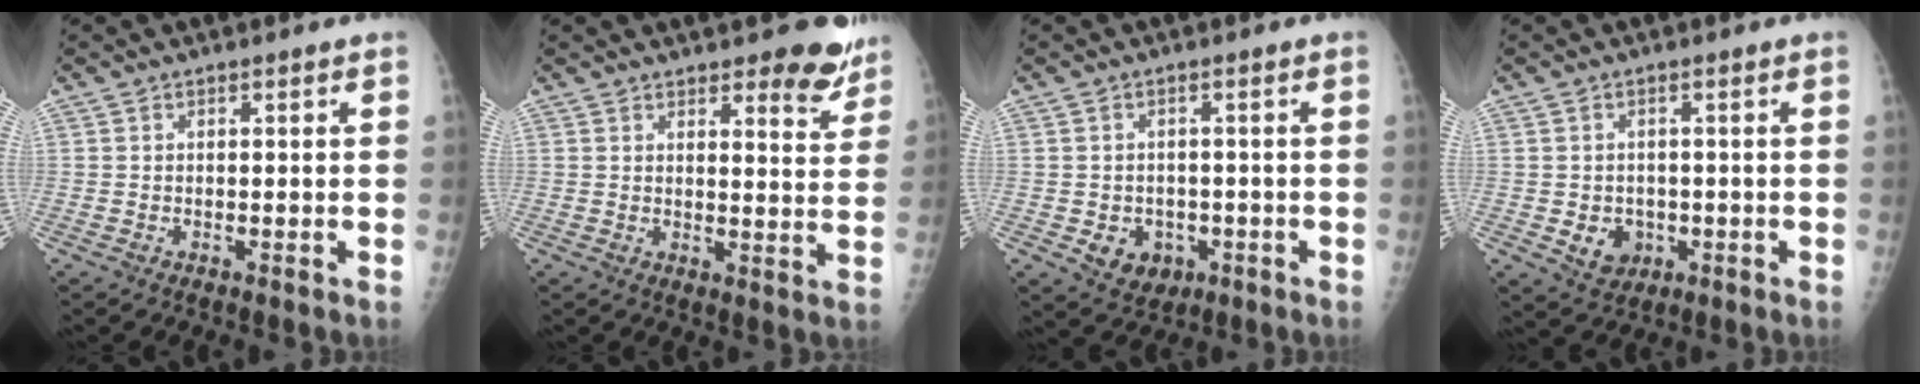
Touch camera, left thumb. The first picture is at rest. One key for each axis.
{"total": 7.3, "fx": 5.6, "fy": 2.6, "fz": 3.9, "tx": -0.017, "ty": -0.038, "tz": 0.067}
{"total": 5.4, "fx": -1.5, "fy": 4.6, "fz": 2.5, "tx": -0.015, "ty": 0.005, "tz": -0.009}
{"total": 4.7, "fx": -0.9, "fy": 4.1, "fz": 2.2, "tx": -0.014, "ty": 0.001, "tz": 0.000}